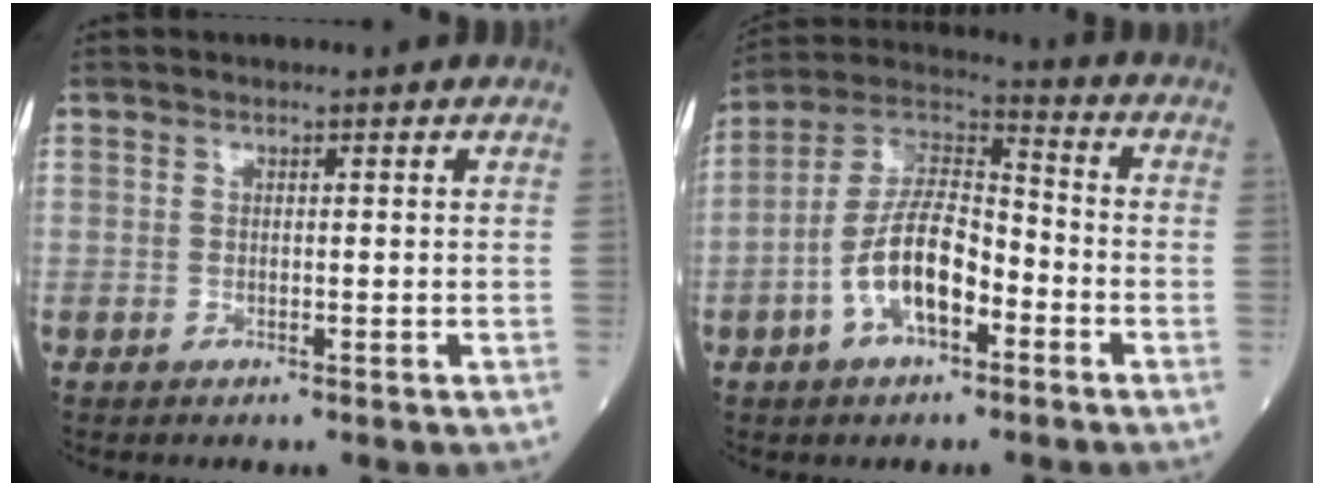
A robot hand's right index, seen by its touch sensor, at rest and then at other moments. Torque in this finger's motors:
{"motor_torque": [1.92, -0.22, 1.05, 0.18]}